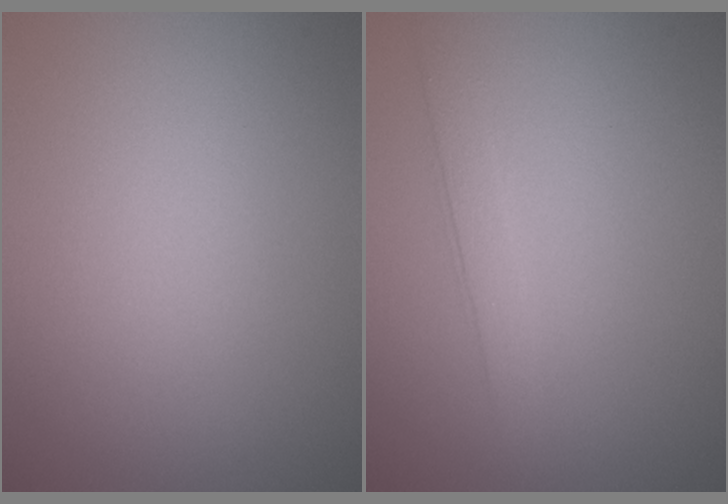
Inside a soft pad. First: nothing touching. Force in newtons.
{"total": 2.2, "press": 2.2, "slide": 0.1}